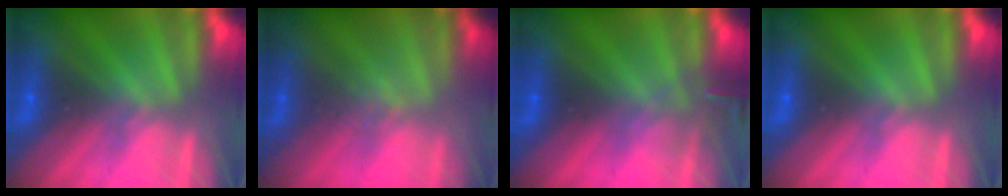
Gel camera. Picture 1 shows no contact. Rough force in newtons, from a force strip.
{"total": 2.5}
{"total": 3.0}
{"total": 0.0}